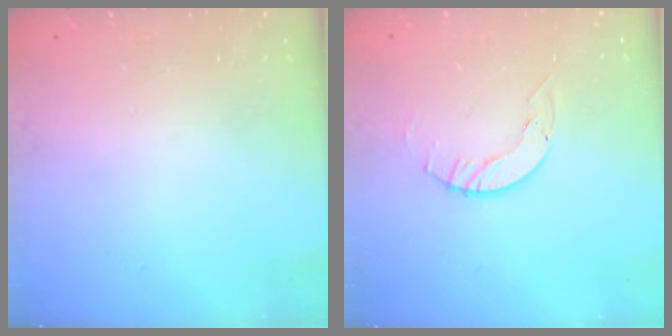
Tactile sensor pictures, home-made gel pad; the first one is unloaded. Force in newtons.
{"total": 3.9, "press": 3.9, "slide": 0.4}